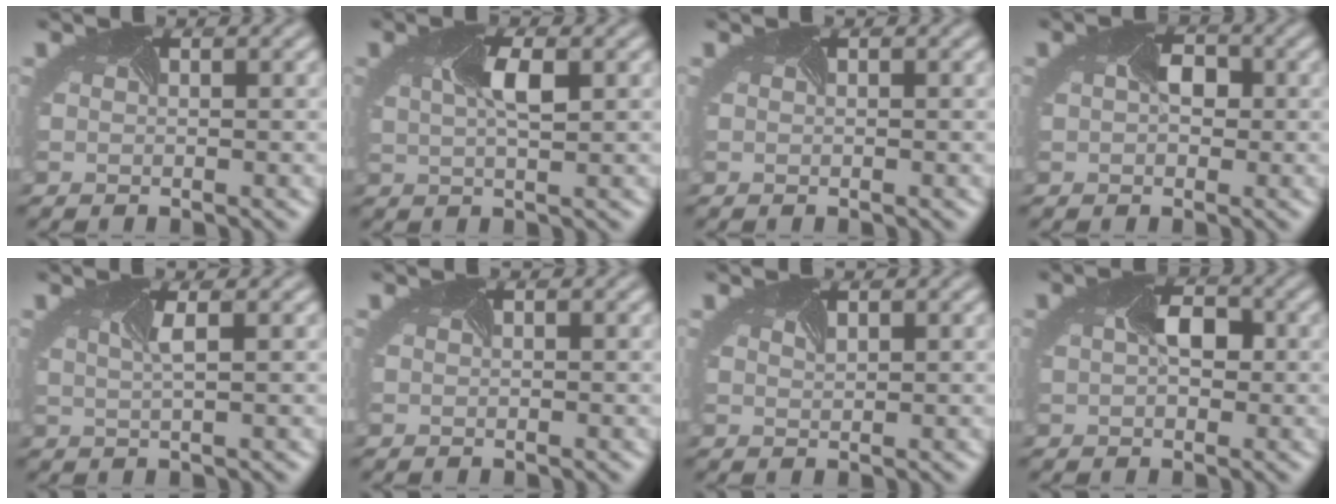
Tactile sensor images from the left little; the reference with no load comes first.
{"total": 2.1, "force": [0.1, 0.5, 2.0], "torque": [-0.052, 0.003, 0.010]}
{"total": 0.0}
{"total": 1.9, "force": [-0.4, 1.5, 1.0], "torque": [-0.029, 0.003, 0.002]}
{"total": 1.1, "force": [-0.1, 0.0, 1.1], "torque": [-0.024, -0.002, 0.006]}
{"total": 0.0}
{"total": 0.0}
{"total": 2.1, "force": [-0.3, 1.5, 1.5], "torque": [-0.042, 0.005, 0.001]}